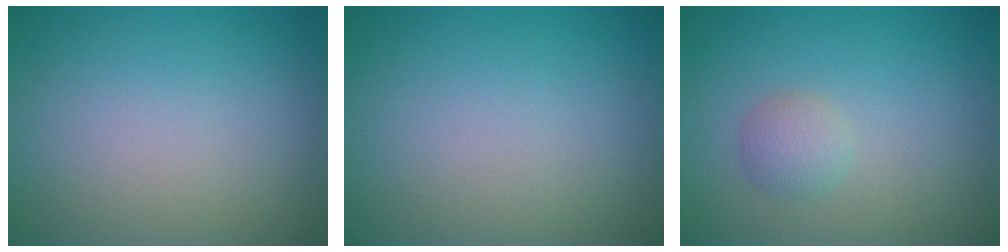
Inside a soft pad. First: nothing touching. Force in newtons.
{"total": 0.0}
{"total": 1.7, "press": 1.7, "slide": 0.1}